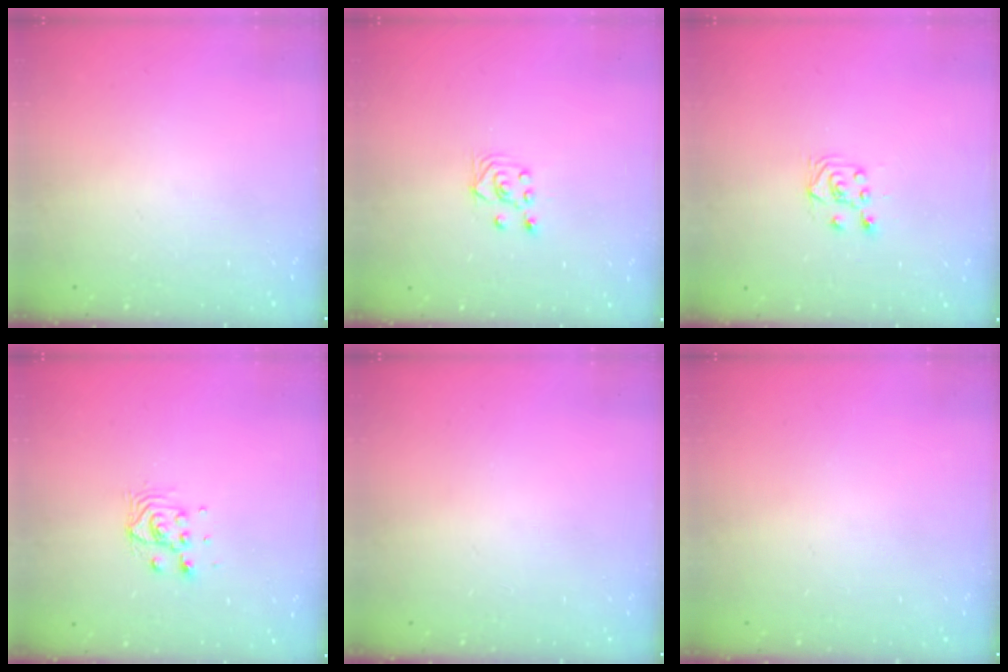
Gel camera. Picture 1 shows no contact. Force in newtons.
{"total": 2.6, "press": 2.5, "slide": 1.0}
{"total": 6.3, "press": 6.3, "slide": 0.7}
{"total": 6.4, "press": 6.4, "slide": 0.2}
{"total": 0.0}
{"total": 0.0}